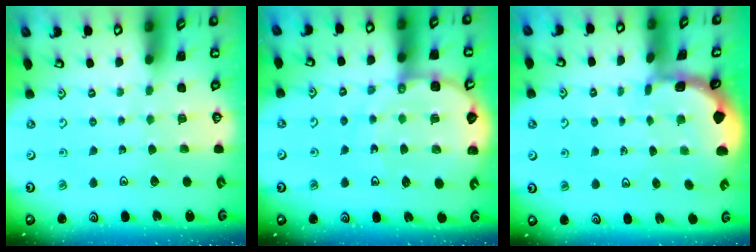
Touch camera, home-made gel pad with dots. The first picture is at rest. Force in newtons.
{"total": 9.7, "press": 9.5, "slide": 1.7}
{"total": 1.3, "press": 1.3, "slide": 0.1}